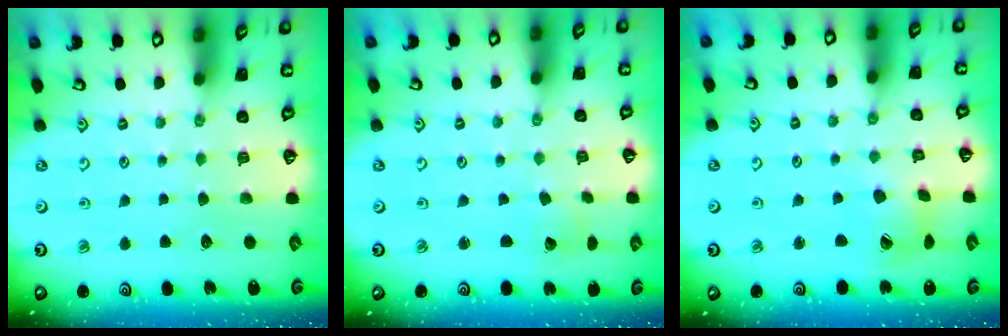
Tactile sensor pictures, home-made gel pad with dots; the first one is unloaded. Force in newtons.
{"total": 1.8, "press": 1.8, "slide": 0.1}
{"total": 7.4, "press": 7.4, "slide": 0.9}